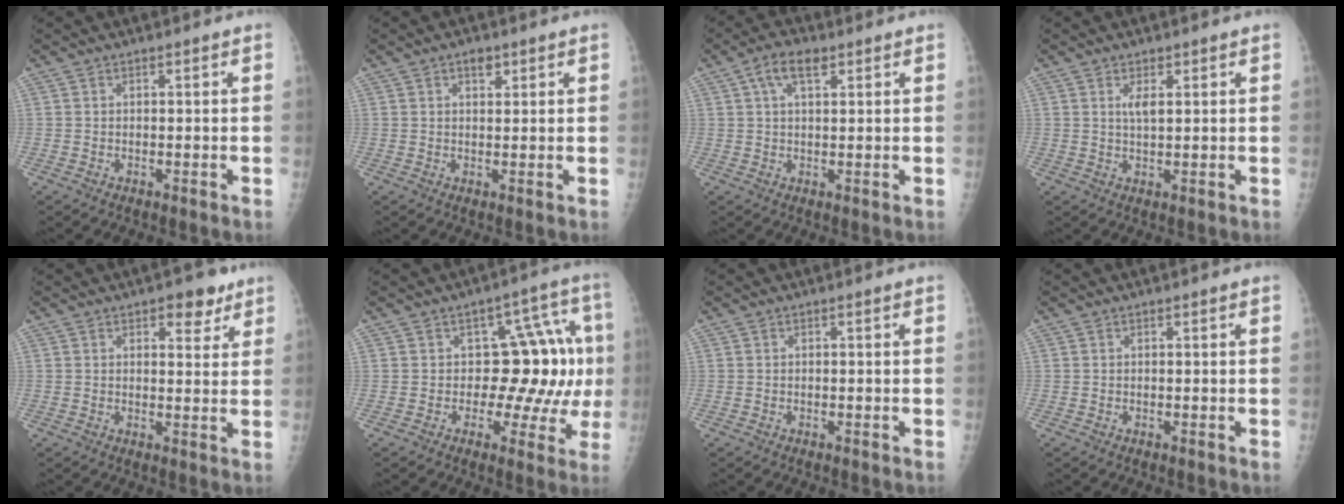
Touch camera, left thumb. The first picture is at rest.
{"total": 2.4, "force": [1.4, 1.3, 1.4], "torque": [-0.010, -0.006, 0.022]}
{"total": 5.4, "force": [2.6, 2.5, 4.0], "torque": [-0.066, 0.003, 0.044]}
{"total": 2.7, "force": [1.2, 1.1, 2.1], "torque": [-0.033, -0.007, 0.023]}
{"total": 5.2, "force": [3.3, 2.7, 3.1], "torque": [-0.013, -0.015, 0.041]}
{"total": 13.5, "force": [0.8, 8.0, 10.8], "torque": [-0.074, 0.023, 0.008]}
{"total": 0.0}
{"total": 0.0}